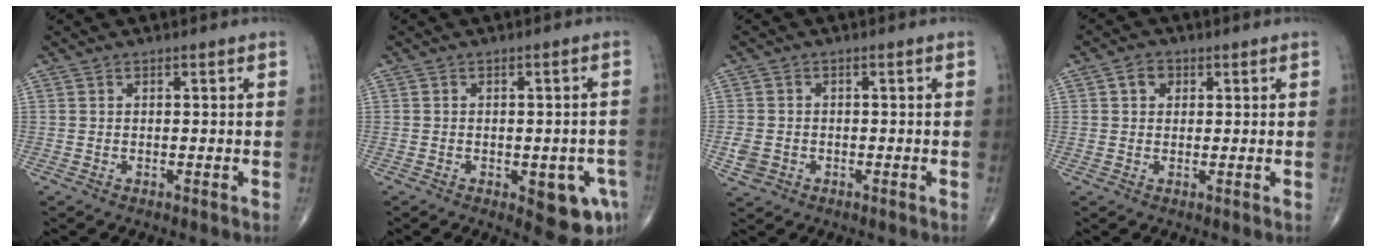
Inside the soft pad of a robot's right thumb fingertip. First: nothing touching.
{"total": 8.9, "force": [-3.3, 3.7, 7.4], "torque": [-0.065, 0.006, -0.031]}
{"total": 3.6, "force": [-1.1, 3.0, 1.7], "torque": [-0.036, 0.003, -0.018]}
{"total": 2.9, "force": [0.9, 2.3, 1.4], "torque": [-0.015, 0.004, 0.014]}